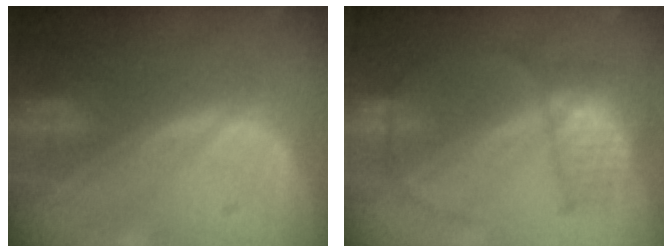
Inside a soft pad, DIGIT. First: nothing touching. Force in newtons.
{"total": 5.8, "press": 5.5, "slide": 2.1}